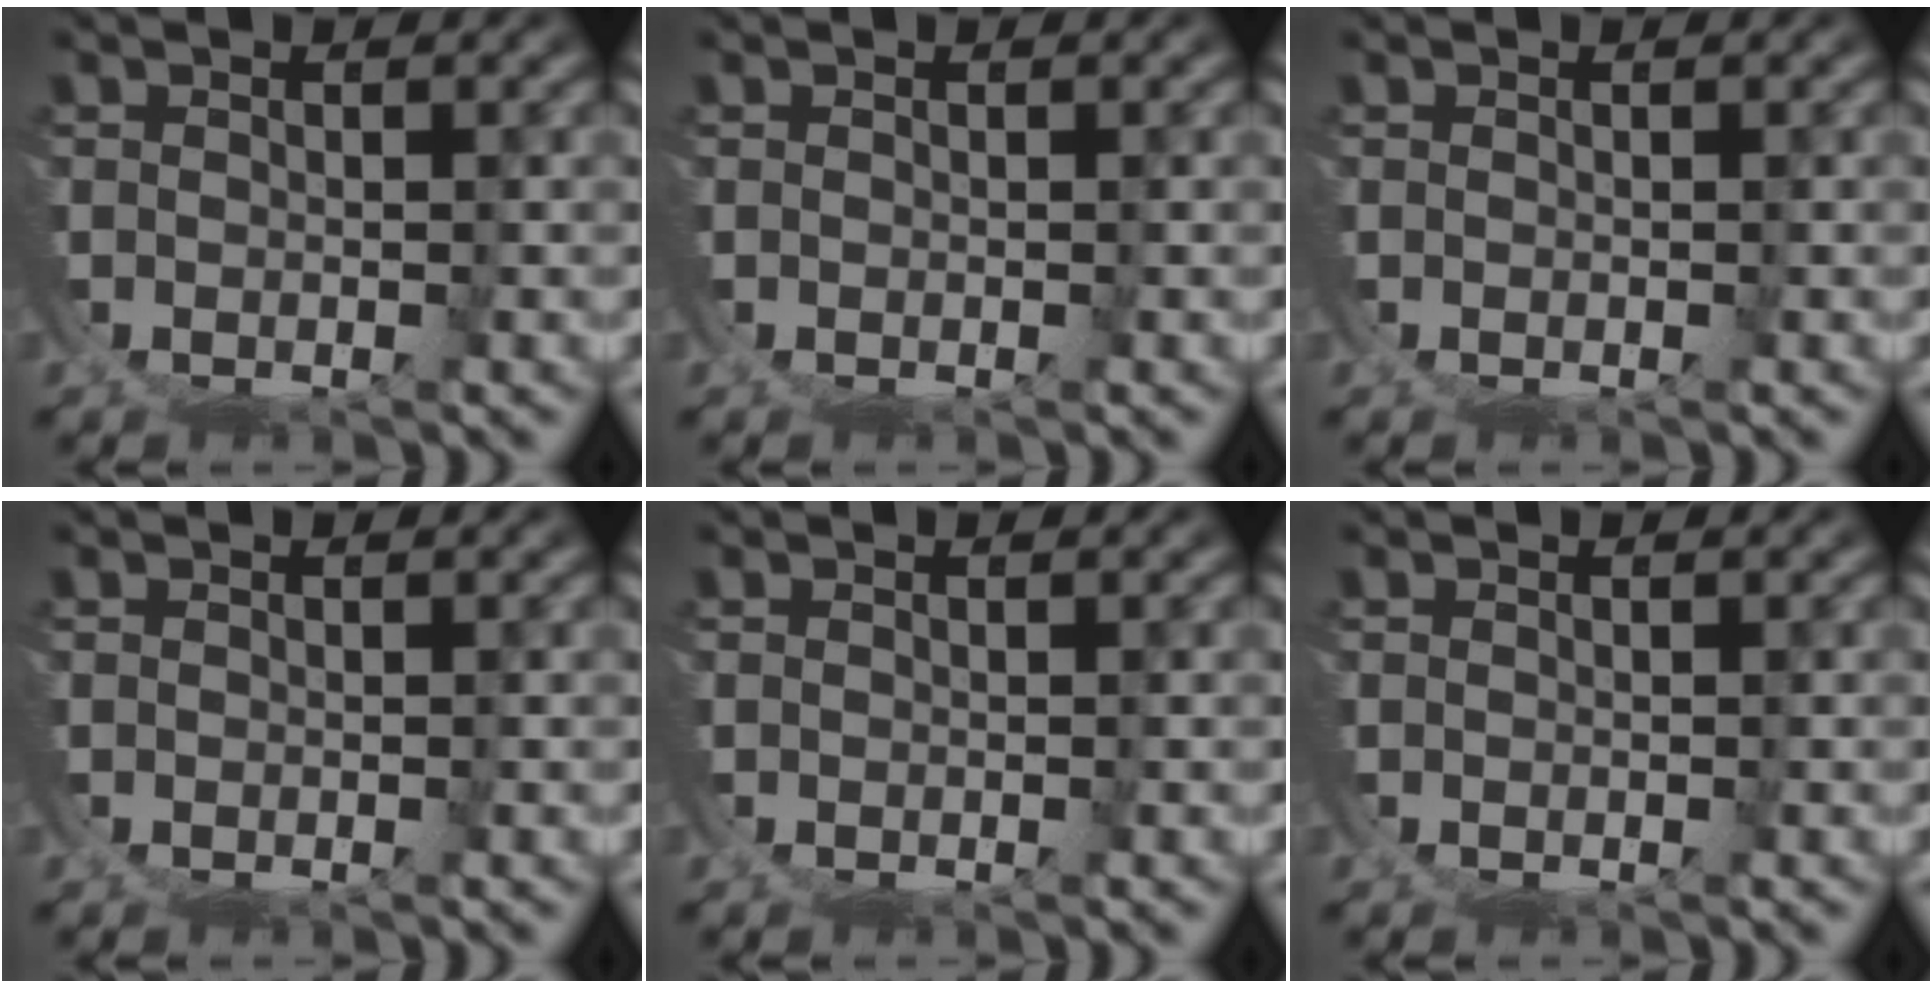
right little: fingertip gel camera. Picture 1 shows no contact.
{"total": 0.0}
{"total": 0.0}
{"total": 0.0}
{"total": 0.0}
{"total": 0.0}